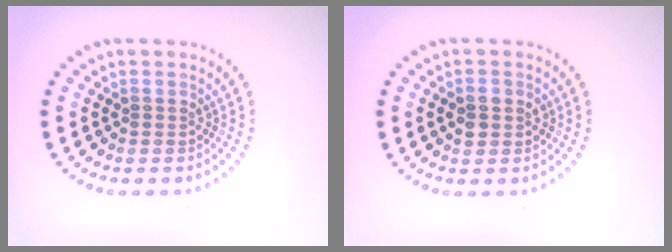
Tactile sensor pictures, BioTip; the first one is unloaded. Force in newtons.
{"total": 1.8, "press": 1.8, "slide": 0.2}